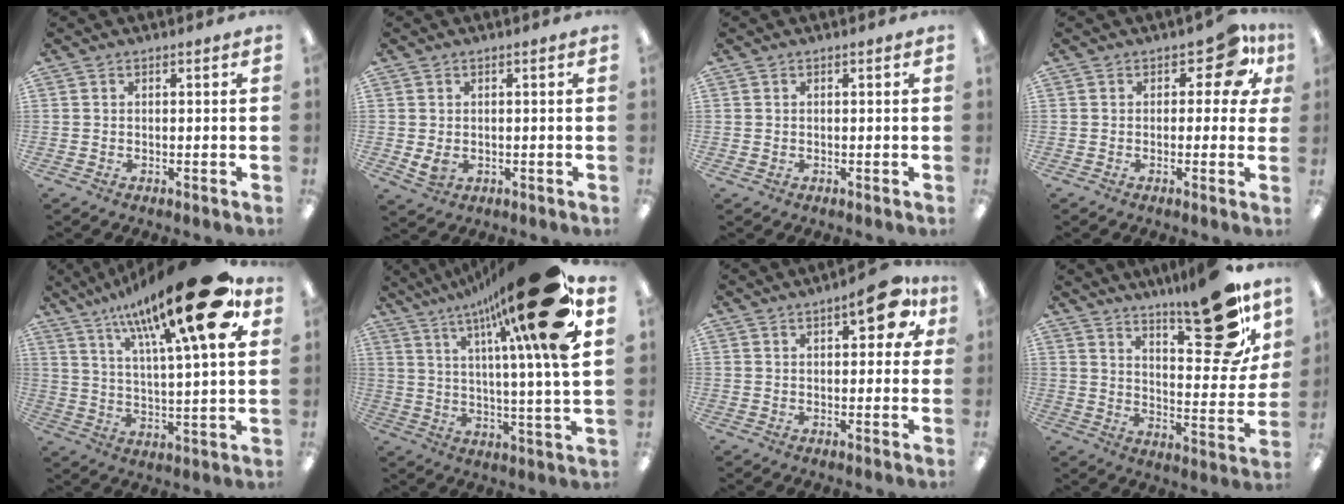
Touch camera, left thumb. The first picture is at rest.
{"total": 3.0, "force": [0.0, 2.2, 2.0], "torque": [-0.035, -0.002, 0.000]}
{"total": 0.0}
{"total": 7.8, "force": [3.7, 3.9, 5.6], "torque": [-0.068, -0.013, 0.060]}
{"total": 25.2, "force": [15.7, 5.8, 18.9], "torque": [-0.293, -0.081, 0.241]}
{"total": 26.8, "force": [14.1, 4.6, 22.3], "torque": [-0.337, -0.074, 0.212]}
{"total": 10.4, "force": [4.4, 4.0, 8.6], "torque": [-0.118, -0.007, 0.070]}
{"total": 21.1, "force": [14.0, 7.3, 14.0], "torque": [-0.179, -0.089, 0.221]}